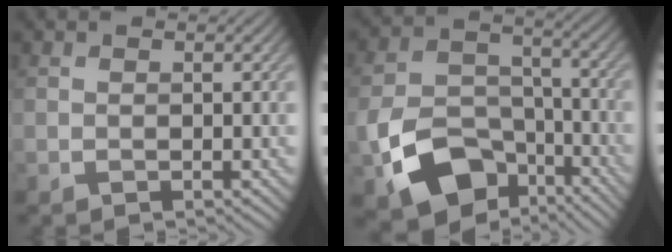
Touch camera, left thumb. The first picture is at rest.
{"total": 12.5, "force": [-6.5, 8.1, 7.0], "torque": [-0.156, -0.032, -0.119]}